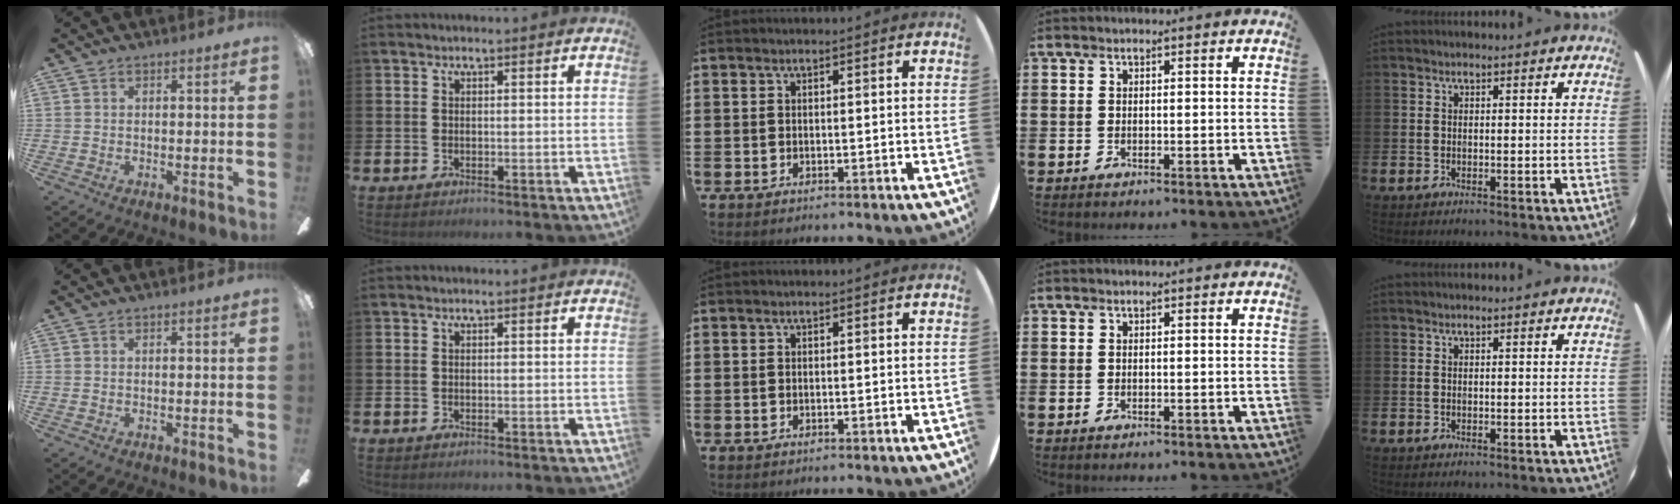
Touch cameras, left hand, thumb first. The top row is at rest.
{}